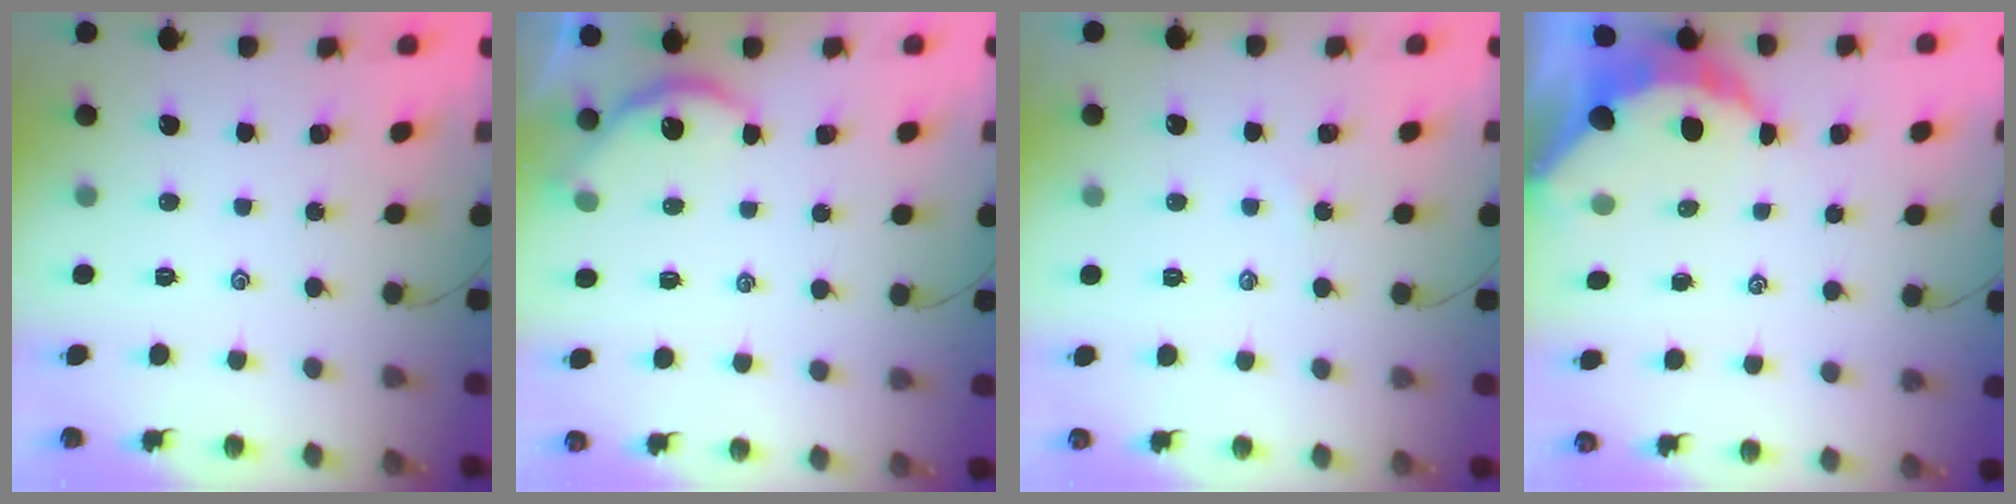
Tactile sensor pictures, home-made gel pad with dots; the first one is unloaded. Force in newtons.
{"total": 3.2, "press": 3.1, "slide": 0.4}
{"total": 1.8, "press": 1.7, "slide": 0.3}
{"total": 8.4, "press": 8.4, "slide": 0.5}